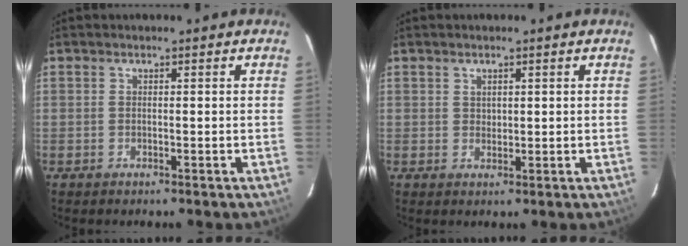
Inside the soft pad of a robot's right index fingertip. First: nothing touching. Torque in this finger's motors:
{"motor_torque": [-0.25, 0.27, 0.01, -0.01]}